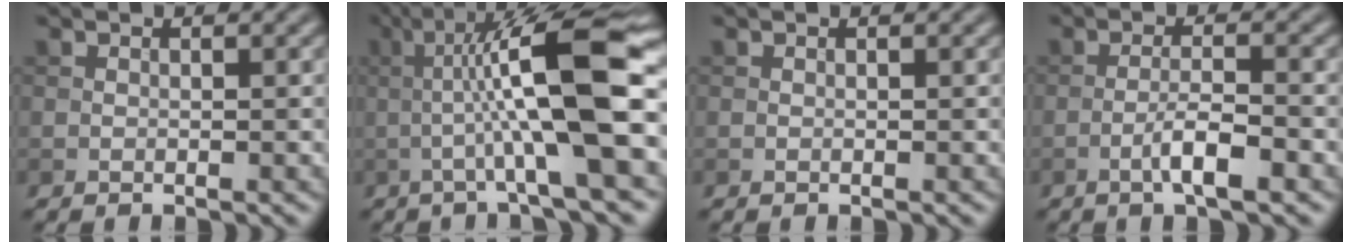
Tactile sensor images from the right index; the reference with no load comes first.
{"total": 11.4, "force": [-0.3, 1.6, 11.3], "torque": [-0.166, 0.022, -0.008]}
{"total": 0.0}
{"total": 3.4, "force": [-1.6, 0.6, 2.9], "torque": [-0.054, 0.008, -0.034]}